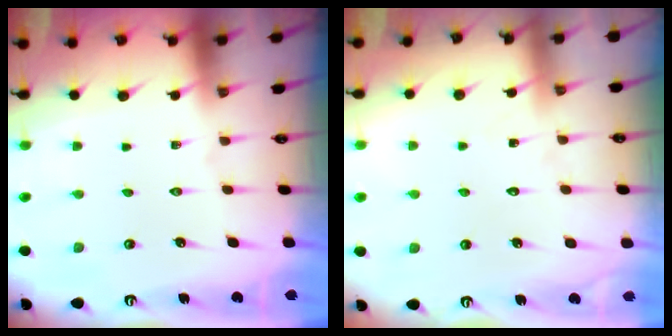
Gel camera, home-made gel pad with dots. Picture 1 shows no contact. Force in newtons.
{"total": 6.8, "press": 6.8, "slide": 0.6}